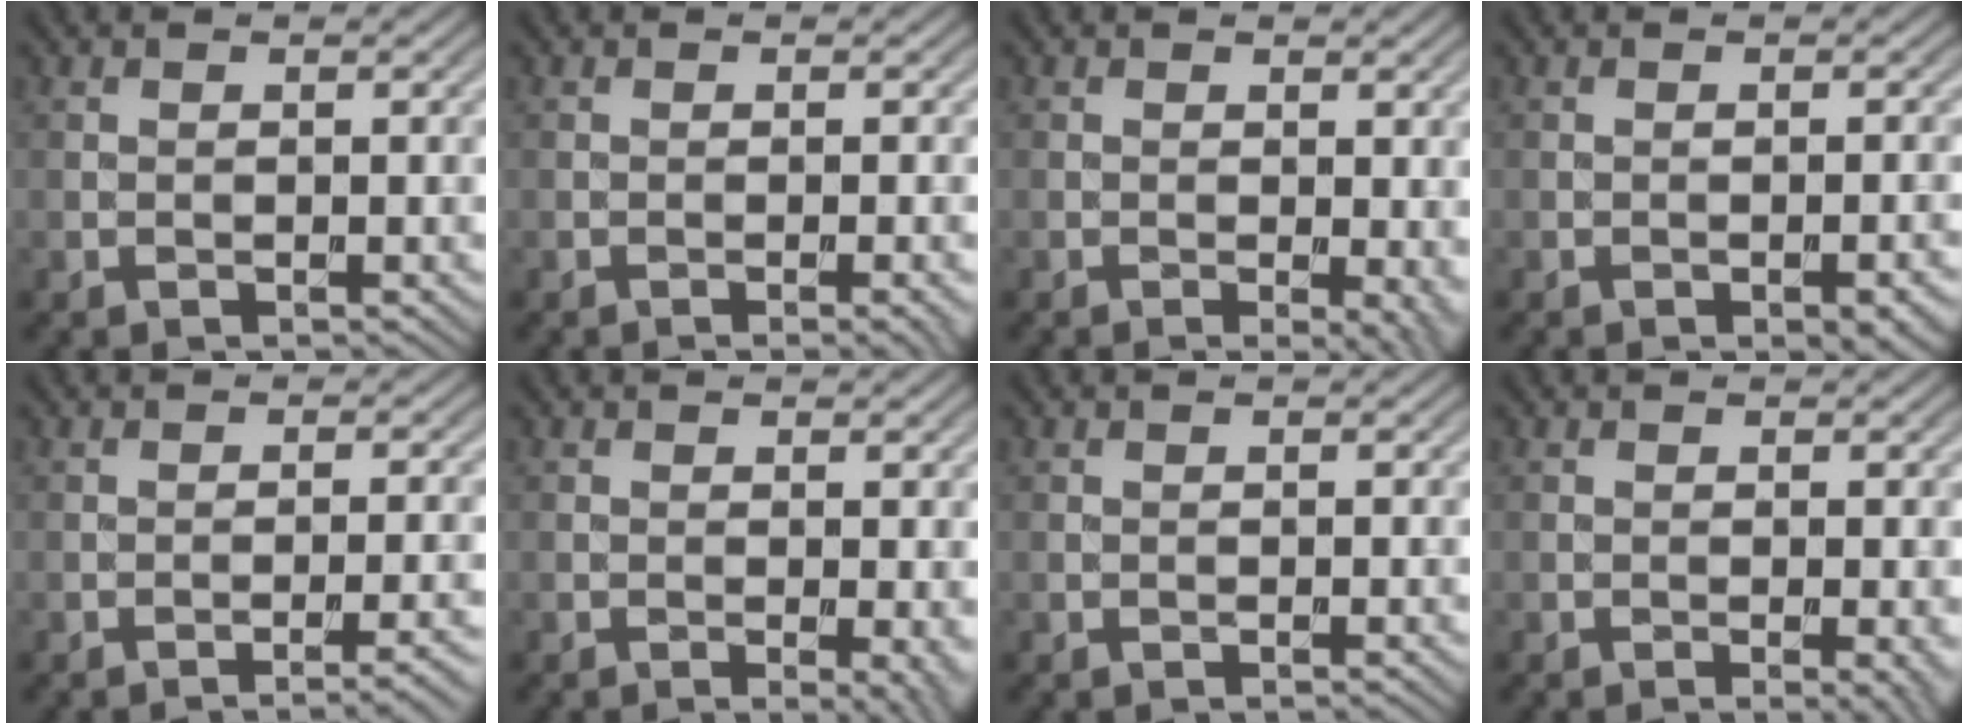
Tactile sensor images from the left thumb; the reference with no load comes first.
{"total": 1.8, "force": [-0.7, 0.2, 1.6], "torque": [-0.018, 0.003, -0.013]}
{"total": 3.0, "force": [-0.5, 0.7, 2.9], "torque": [-0.037, -0.006, -0.008]}
{"total": 3.2, "force": [-1.8, 0.9, 2.5], "torque": [-0.033, 0.001, -0.021]}
{"total": 3.7, "force": [-2.1, 0.6, 2.9], "torque": [-0.039, 0.012, -0.037]}
{"total": 2.4, "force": [-0.4, 0.4, 2.3], "torque": [-0.030, -0.007, -0.007]}
{"total": 0.0}
{"total": 1.9, "force": [-0.5, 0.2, 1.8], "torque": [-0.025, -0.002, -0.008]}